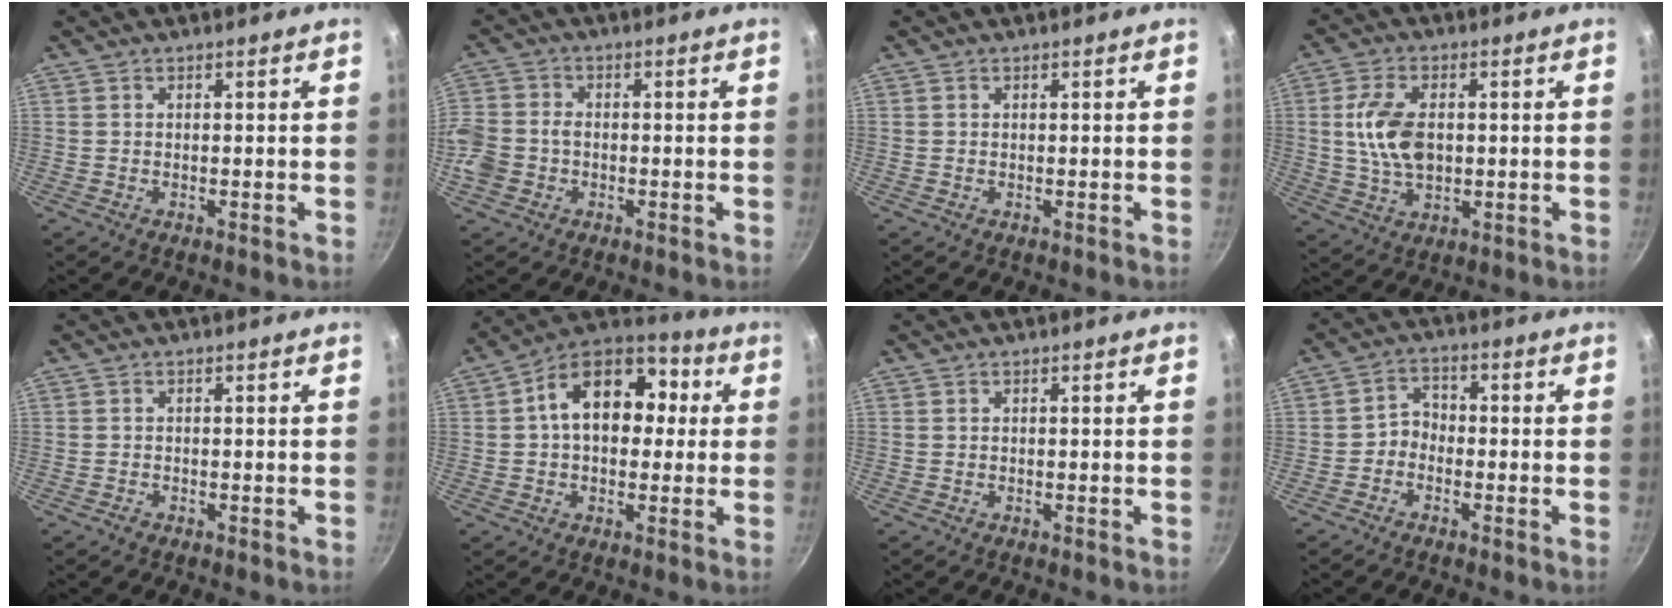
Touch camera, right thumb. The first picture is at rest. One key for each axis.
{"total": 7.2, "fx": -1.9, "fy": 5.8, "fz": 3.8, "tx": -0.086, "ty": 0.017, "tz": -0.041}
{"total": 0.0}
{"total": 9.9, "fx": 0.9, "fy": 5.9, "fz": 7.9, "tx": -0.155, "ty": 0.000, "tz": 0.022}
{"total": 0.8, "fx": -0.6, "fy": 0.4, "fz": 0.3, "tx": -0.006, "ty": 0.000, "tz": -0.014}
{"total": 16.3, "fx": 2.5, "fy": 10.8, "fz": 12.0, "tx": -0.145, "ty": 0.034, "tz": 0.027}
{"total": 0.0}
{"total": 3.9, "fx": -1.5, "fy": 3.0, "fz": 1.9, "tx": -0.012, "ty": 0.023, "tz": -0.040}